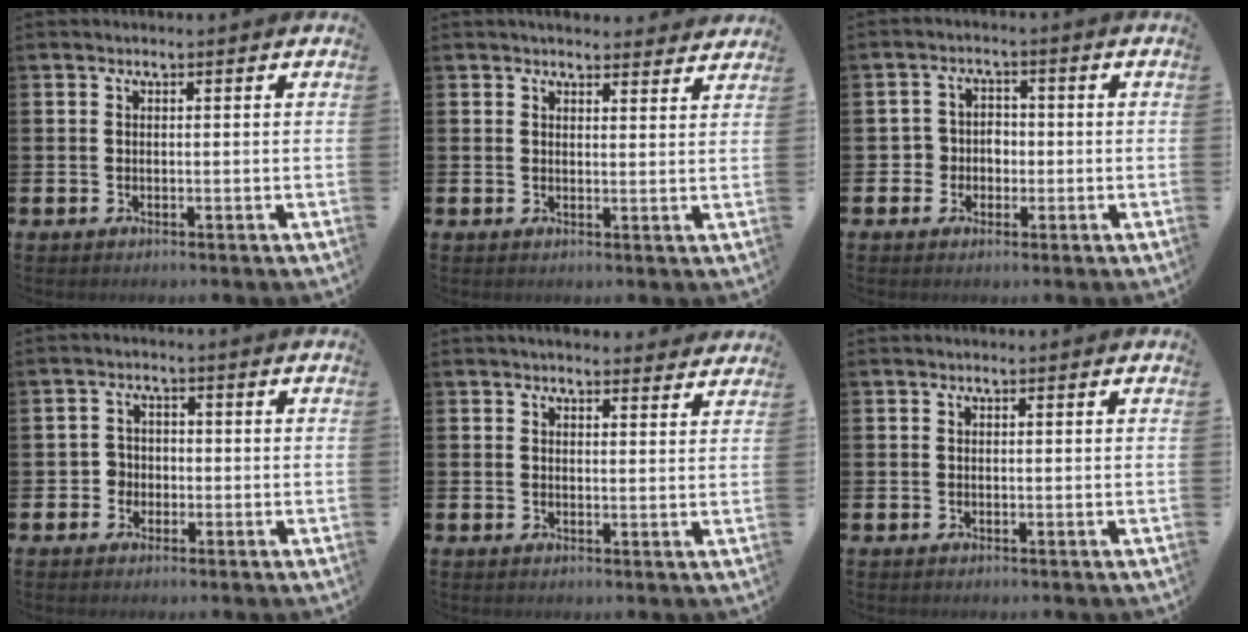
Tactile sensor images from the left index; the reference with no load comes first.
{"total": 3.3, "force": [3.2, 0.6, 0.2], "torque": [0.002, -0.019, 0.057]}
{"total": 3.3, "force": [-1.1, 3.1, 0.5], "torque": [-0.022, 0.008, -0.028]}
{"total": 2.6, "force": [-1.1, 2.3, 0.3], "torque": [-0.021, 0.009, -0.027]}
{"total": 2.9, "force": [2.9, 0.4, 0.1], "torque": [0.003, -0.017, 0.050]}
{"total": 0.0}